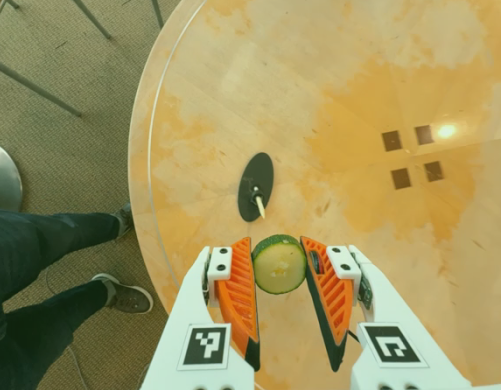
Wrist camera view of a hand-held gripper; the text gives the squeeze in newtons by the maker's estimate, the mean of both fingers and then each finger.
{"total": 8.9, "left": 8.7, "right": 9.2}